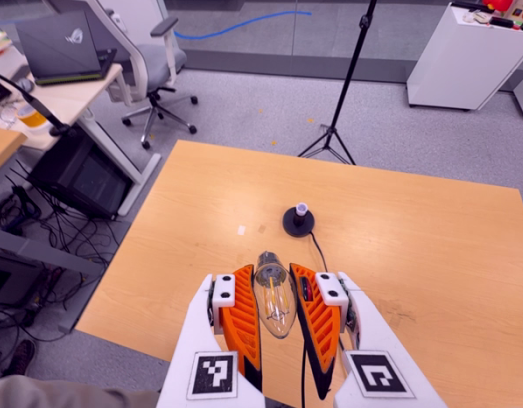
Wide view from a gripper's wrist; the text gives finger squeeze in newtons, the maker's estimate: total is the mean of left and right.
{"total": 20.4, "left": 21.7, "right": 19.1}